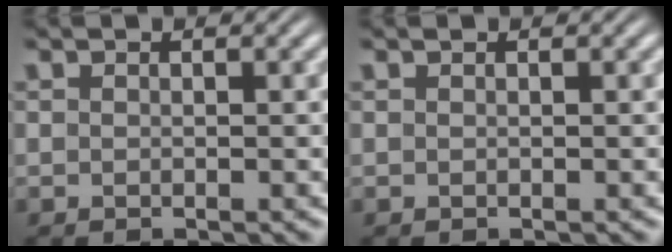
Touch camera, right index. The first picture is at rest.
{"total": 0.0}